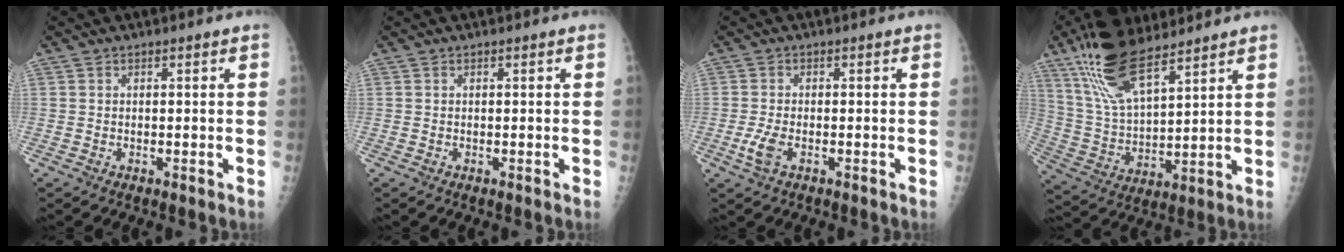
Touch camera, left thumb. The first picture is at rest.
{"total": 0.0}
{"total": 3.1, "force": [-1.0, 1.5, 2.5], "torque": [-0.061, -0.002, -0.025]}
{"total": 16.1, "force": [11.2, 5.5, 10.2], "torque": [-0.173, -0.040, 0.224]}